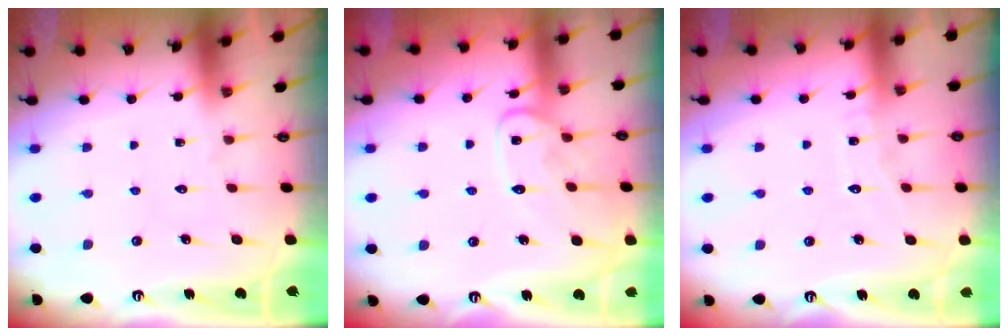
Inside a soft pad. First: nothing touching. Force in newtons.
{"total": 11.3, "press": 11.2, "slide": 0.4}
{"total": 5.4, "press": 5.4, "slide": 0.6}